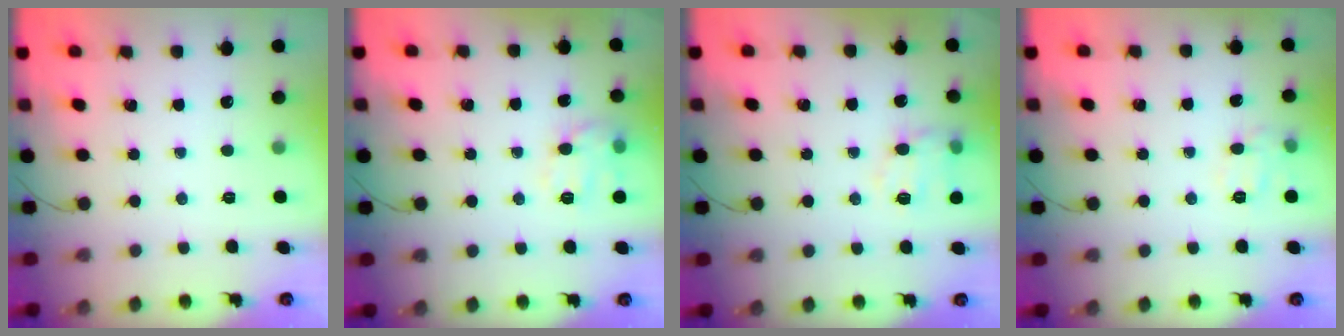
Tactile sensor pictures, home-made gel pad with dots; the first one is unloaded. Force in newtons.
{"total": 10.8, "press": 10.8, "slide": 0.4}
{"total": 9.4, "press": 9.3, "slide": 0.6}
{"total": 8.1, "press": 8.0, "slide": 1.1}